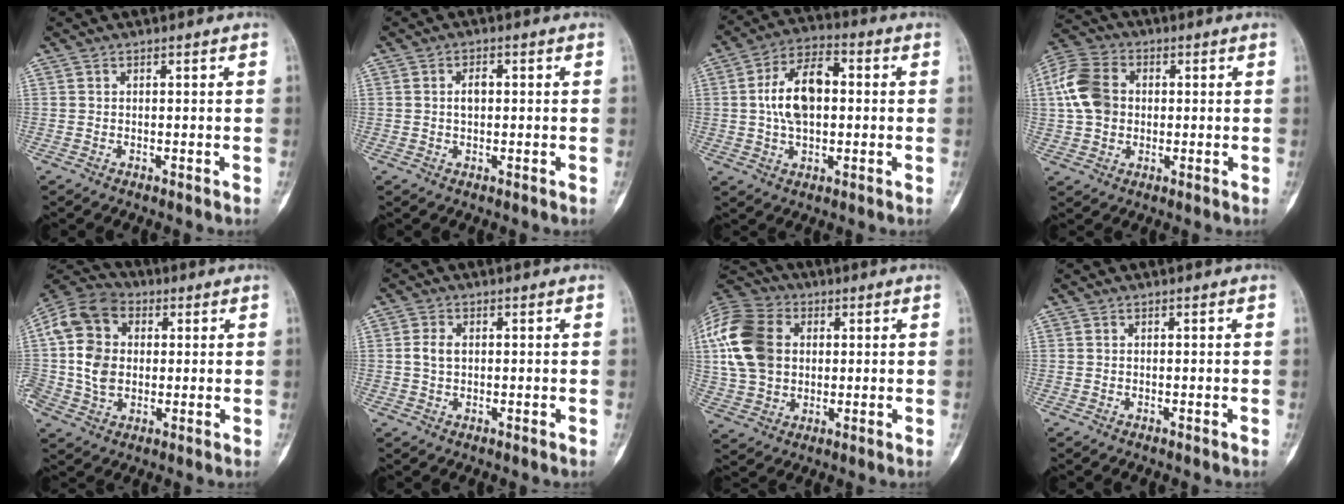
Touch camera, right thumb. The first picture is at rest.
{"total": 2.3, "force": [0.2, 1.4, 1.9], "torque": [-0.023, 0.001, 0.001]}
{"total": 12.0, "force": [0.8, 6.9, 9.8], "torque": [-0.161, 0.017, 0.008]}
{"total": 11.4, "force": [1.2, 8.7, 7.2], "torque": [-0.136, 0.018, 0.015]}
{"total": 14.3, "force": [1.5, 11.0, 9.0], "torque": [-0.161, 0.017, 0.021]}
{"total": 2.9, "force": [0.3, 2.0, 2.1], "torque": [-0.041, 0.006, 0.004]}
{"total": 18.8, "force": [3.3, 14.0, 12.0], "torque": [-0.250, 0.017, 0.060]}
{"total": 0.0}